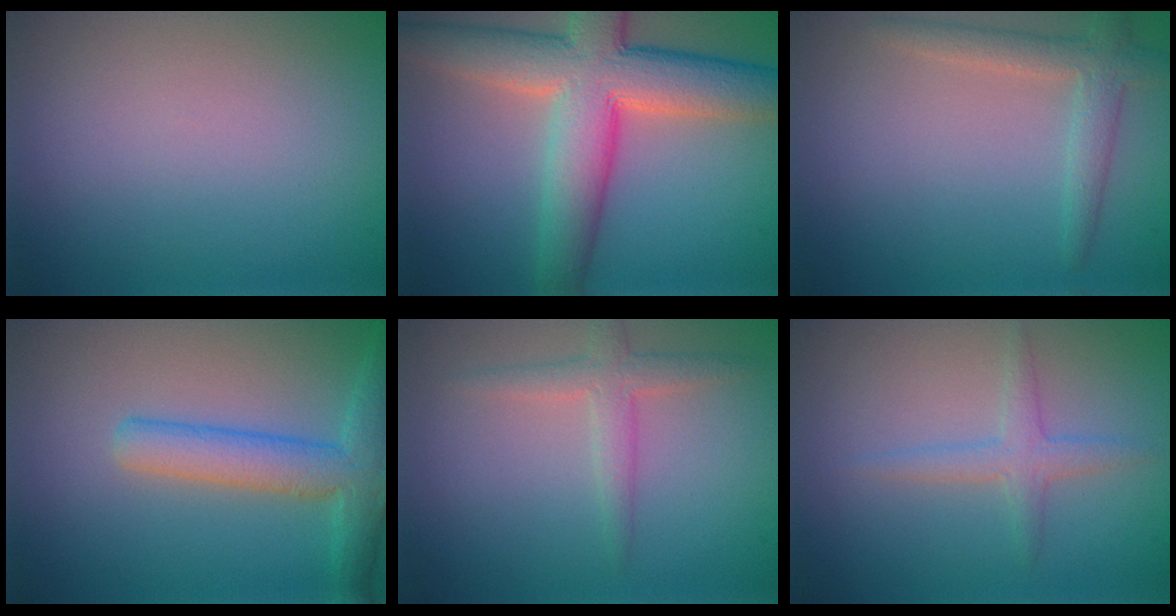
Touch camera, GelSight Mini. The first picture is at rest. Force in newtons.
{"total": 10.0, "press": 10.0, "slide": 0.6}
{"total": 2.7, "press": 2.7, "slide": 0.1}
{"total": 4.6, "press": 4.6, "slide": 0.2}
{"total": 2.4, "press": 2.4, "slide": 0.0}
{"total": 1.9, "press": 1.9, "slide": 0.1}